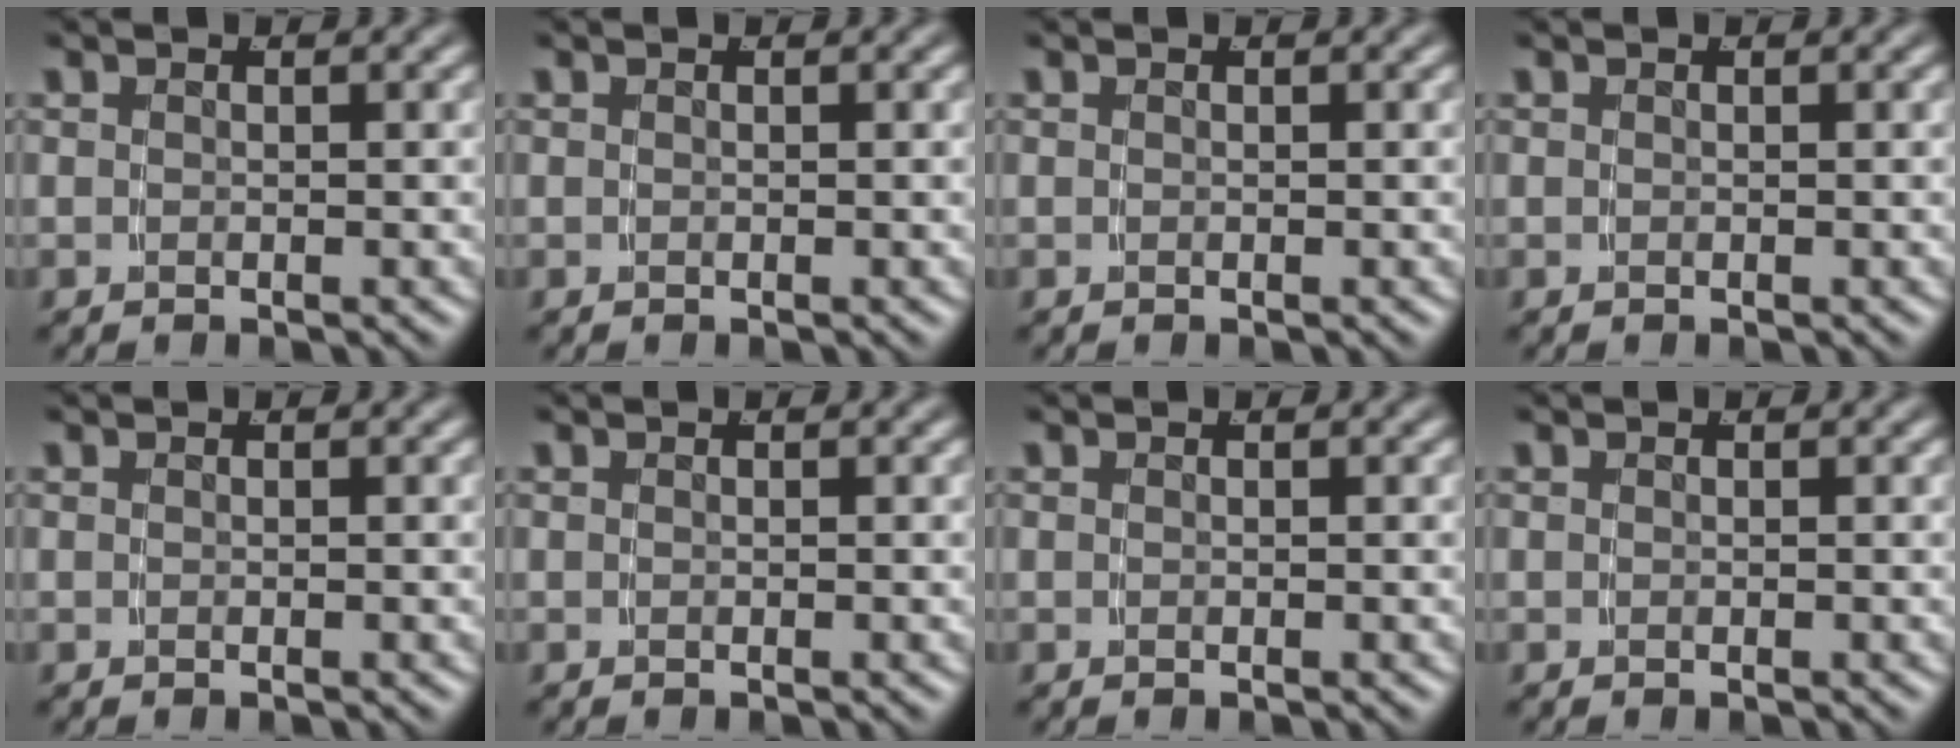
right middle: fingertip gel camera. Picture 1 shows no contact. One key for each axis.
{"total": 0.0}
{"total": 0.0}
{"total": 0.0}
{"total": 0.0}
{"total": 0.0}
{"total": 0.0}
{"total": 0.0}